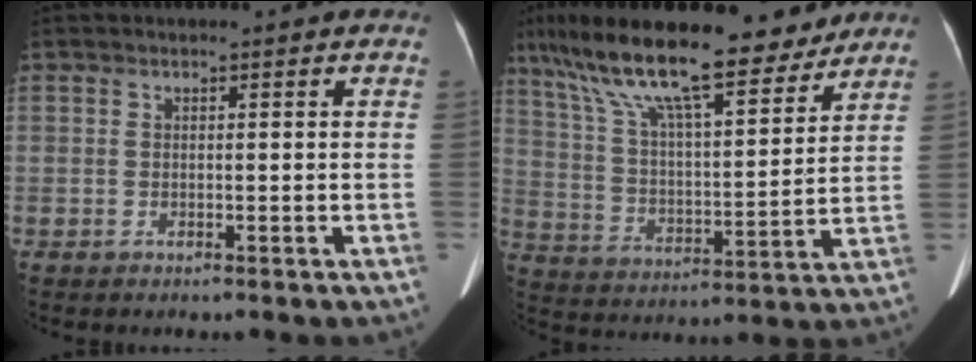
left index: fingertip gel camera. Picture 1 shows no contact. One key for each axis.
{"total": 21.5, "fx": 16.2, "fy": 4.8, "fz": 13.3, "tx": -0.240, "ty": 0.017, "tz": 0.271}